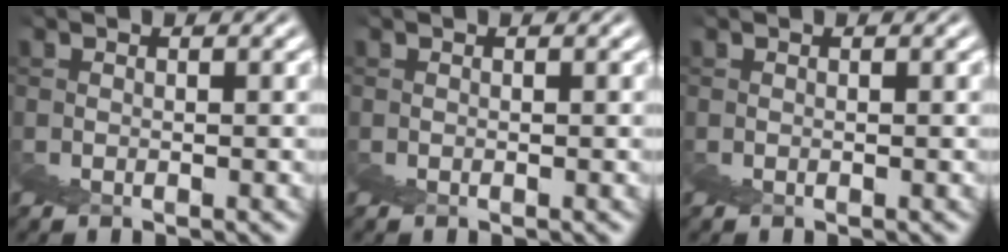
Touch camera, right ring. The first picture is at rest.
{"total": 0.0}
{"total": 0.0}